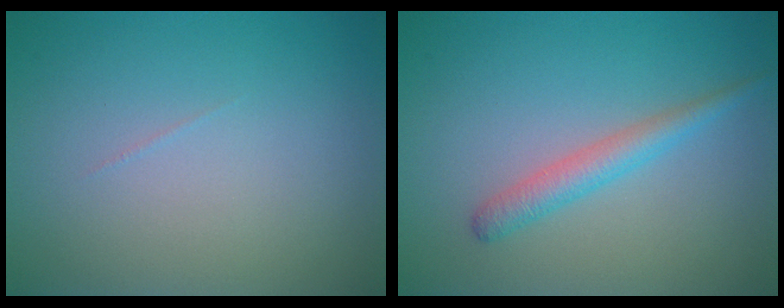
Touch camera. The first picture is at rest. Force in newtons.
{"total": 2.3, "press": 2.3, "slide": 0.0}